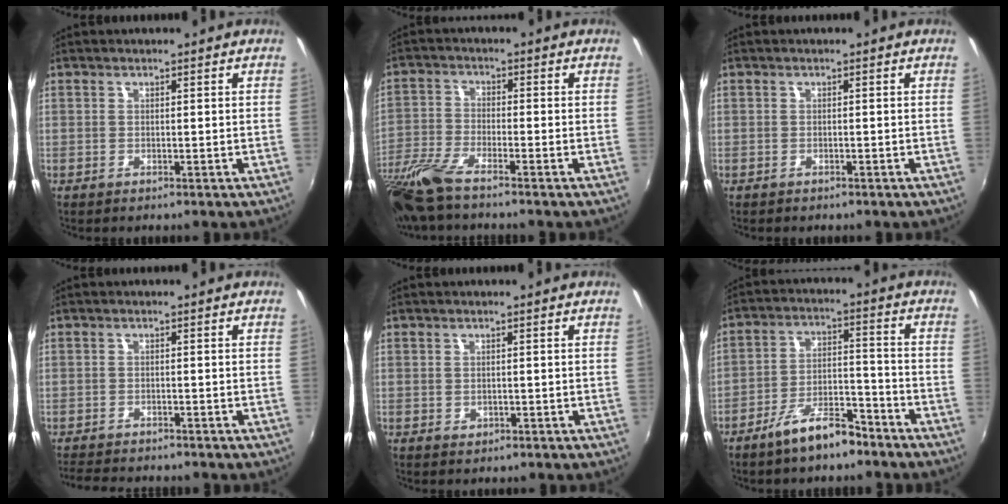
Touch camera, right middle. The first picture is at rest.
{"total": 9.9, "force": [-7.9, 1.3, 5.9], "torque": [-0.140, -0.028, -0.160]}
{"total": 0.7, "force": [-0.6, 0.4, 0.1], "torque": [-0.004, 0.000, -0.008]}
{"total": 6.0, "force": [-5.6, 1.0, 1.9], "torque": [-0.056, -0.014, -0.091]}
{"total": 0.7, "force": [-0.2, 0.6, 0.3], "torque": [-0.001, -0.001, -0.002]}
{"total": 9.2, "force": [-7.1, 2.9, 5.0], "torque": [-0.095, 0.014, -0.116]}